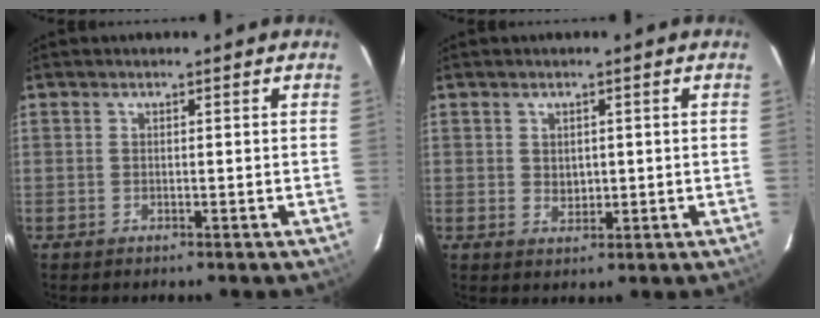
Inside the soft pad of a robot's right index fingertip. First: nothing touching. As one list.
[{"total": 2.3, "force": [0.4, 1.9, 1.3], "torque": [-0.018, 0.000, 0.011]}]